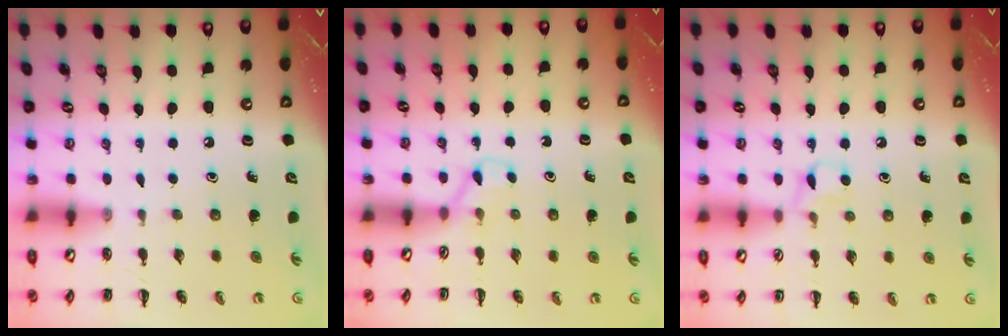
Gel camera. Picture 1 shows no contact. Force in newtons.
{"total": 2.8, "press": 2.6, "slide": 1.0}
{"total": 3.6, "press": 3.4, "slide": 1.3}